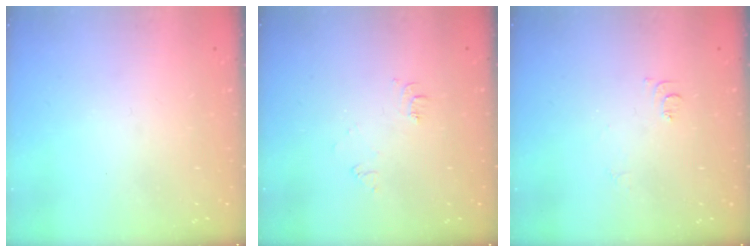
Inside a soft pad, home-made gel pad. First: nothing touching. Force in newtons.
{"total": 5.1, "press": 5.1, "slide": 0.7}
{"total": 5.7, "press": 5.6, "slide": 0.7}